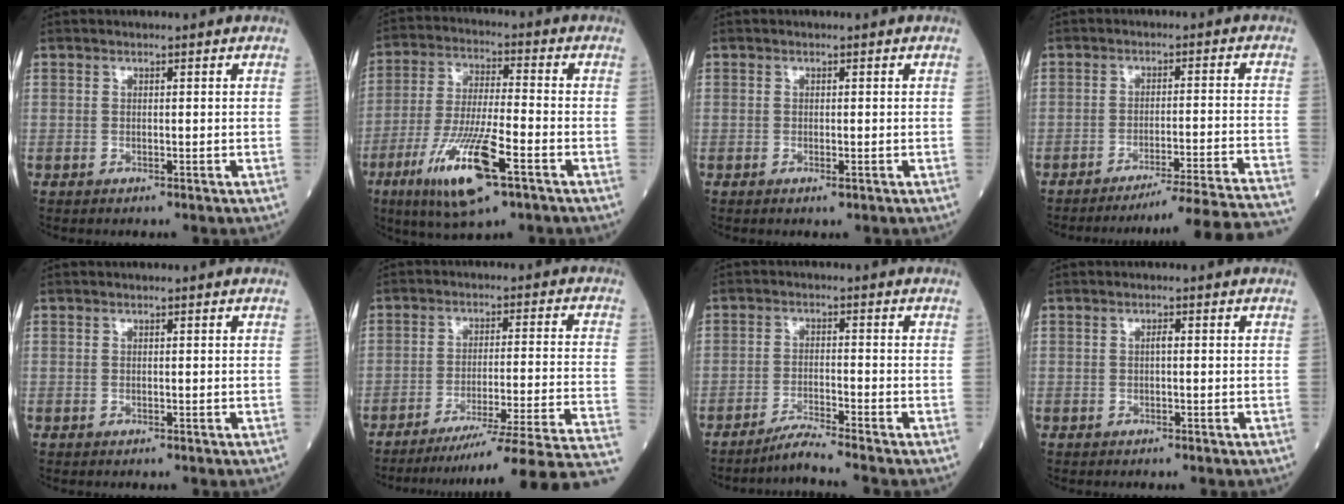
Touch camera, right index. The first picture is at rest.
{"total": 13.9, "force": [-6.6, 2.1, 12.1], "torque": [-0.240, -0.025, -0.116]}
{"total": 0.9, "force": [-0.4, 0.2, 0.8], "torque": [-0.014, -0.003, -0.006]}
{"total": 20.3, "force": [-19.1, -3.4, 5.8], "torque": [-0.027, -0.035, -0.249]}
{"total": 0.0}
{"total": 23.3, "force": [-20.5, -3.8, 10.2], "torque": [-0.072, -0.034, -0.279]}
{"total": 4.1, "force": [-3.6, -1.8, 0.9], "torque": [-0.021, -0.022, -0.067]}
{"total": 0.8, "force": [0.0, 0.2, 0.7], "torque": [-0.014, 0.002, -0.001]}